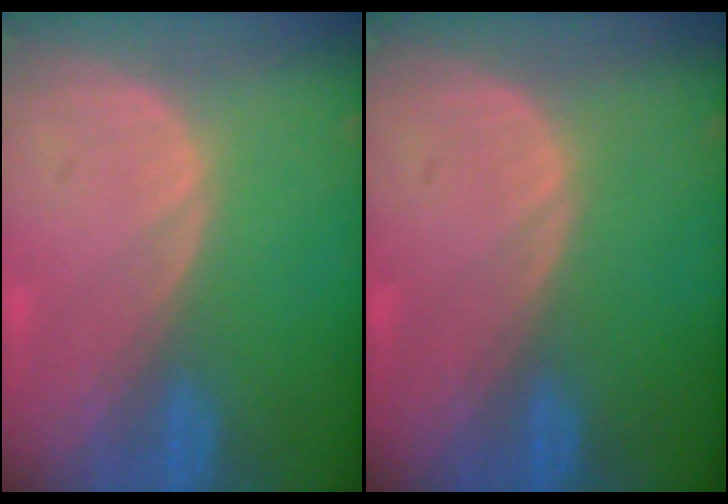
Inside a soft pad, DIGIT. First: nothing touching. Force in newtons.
{"total": 0.0}